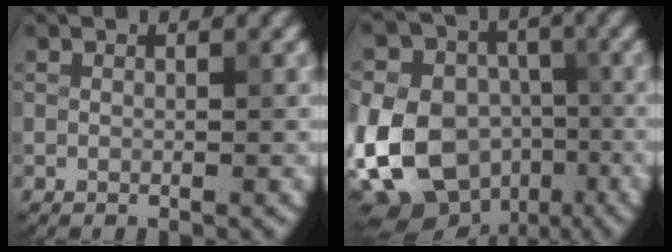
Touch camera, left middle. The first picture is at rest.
{"total": 14.2, "force": [-3.5, 10.9, 8.3], "torque": [-0.182, -0.017, -0.065]}